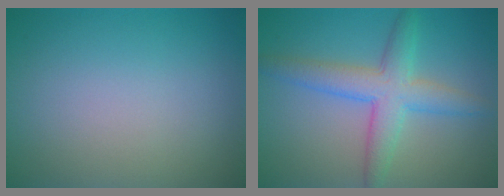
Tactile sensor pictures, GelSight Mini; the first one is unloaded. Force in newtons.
{"total": 4.9, "press": 4.9, "slide": 0.1}